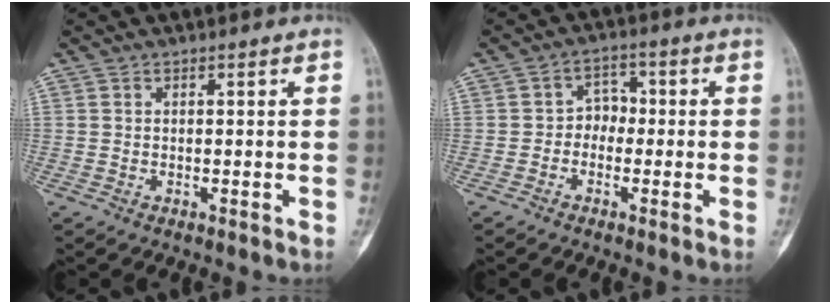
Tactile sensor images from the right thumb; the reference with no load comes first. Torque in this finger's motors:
{"motor_torque": [-0.16, -0.09, 0.40, 0.02, -0.10]}